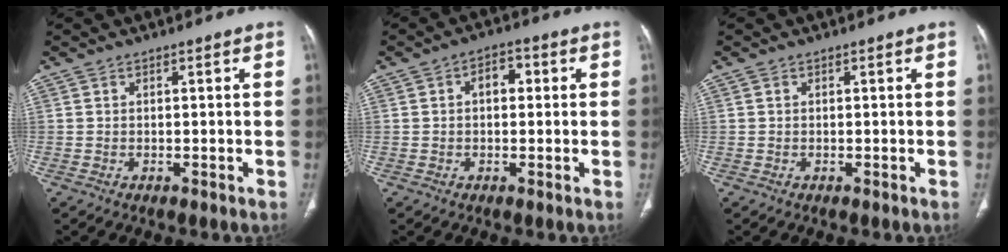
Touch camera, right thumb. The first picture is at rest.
{"total": 4.1, "force": [0.7, 2.6, 3.1], "torque": [-0.038, 0.014, 0.007]}
{"total": 0.0}